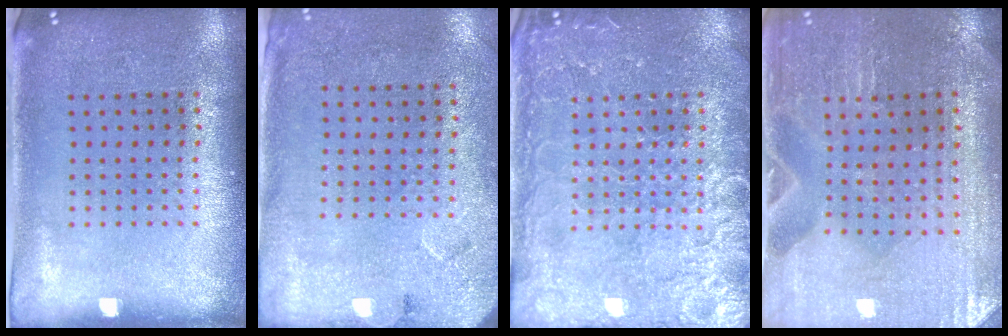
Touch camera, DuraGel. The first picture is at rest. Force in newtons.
{"total": 2.7, "press": 2.2, "slide": 1.6}
{"total": 3.7, "press": 3.6, "slide": 0.5}
{"total": 0.8, "press": 0.8, "slide": 0.1}